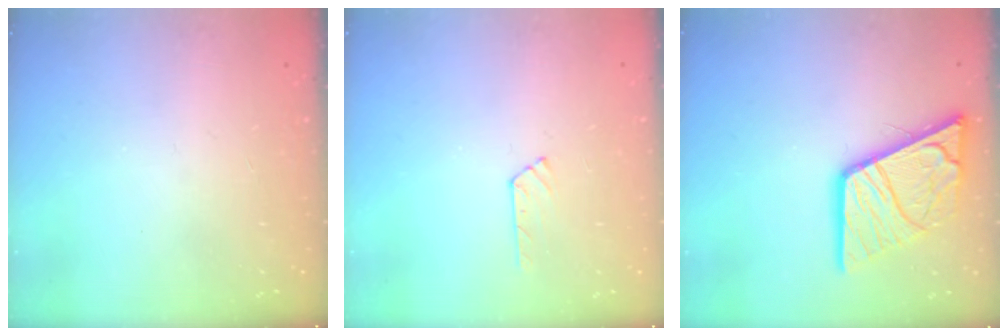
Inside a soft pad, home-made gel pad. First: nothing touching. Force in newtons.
{"total": 5.2, "press": 5.1, "slide": 0.6}
{"total": 17.5, "press": 17.4, "slide": 2.0}